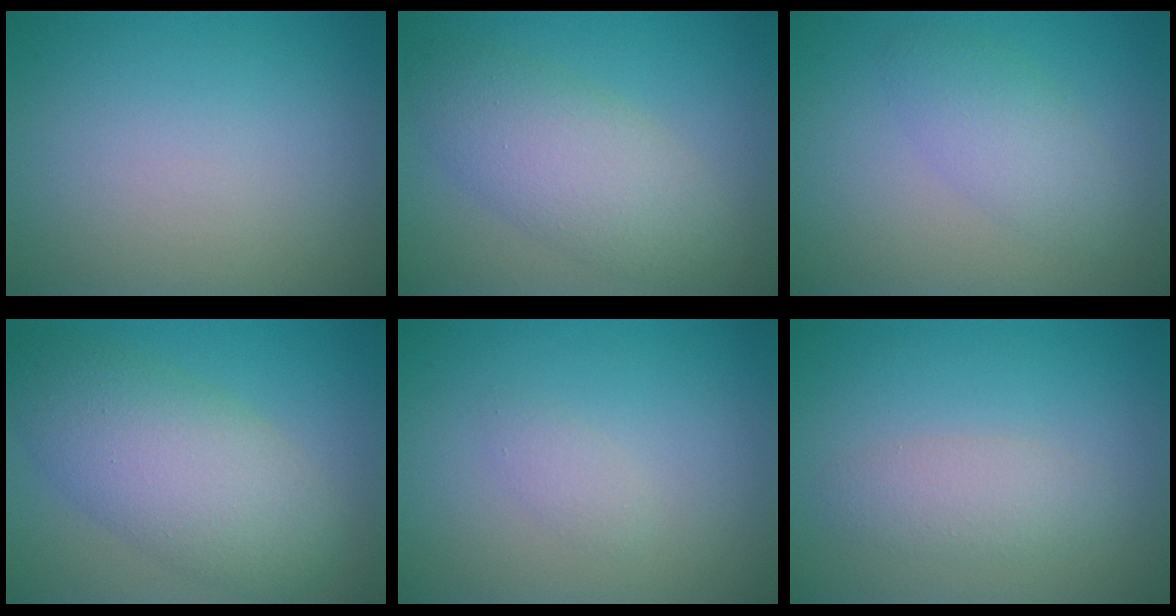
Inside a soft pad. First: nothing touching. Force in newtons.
{"total": 5.7, "press": 5.7, "slide": 0.1}
{"total": 2.9, "press": 2.9, "slide": 0.1}
{"total": 7.5, "press": 7.5, "slide": 0.3}
{"total": 1.0, "press": 1.0, "slide": 0.0}
{"total": 2.3, "press": 2.3, "slide": 0.2}